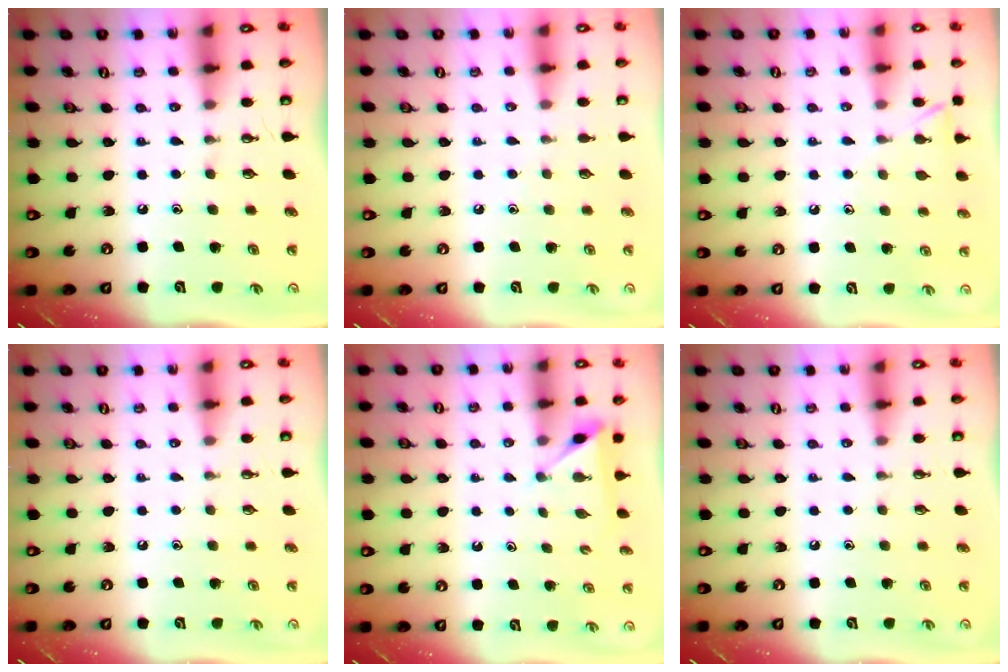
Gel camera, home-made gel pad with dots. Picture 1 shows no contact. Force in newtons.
{"total": 3.7, "press": 3.7, "slide": 0.4}
{"total": 6.5, "press": 6.4, "slide": 0.7}
{"total": 0.0}
{"total": 3.3, "press": 3.3, "slide": 0.4}
{"total": 0.0}